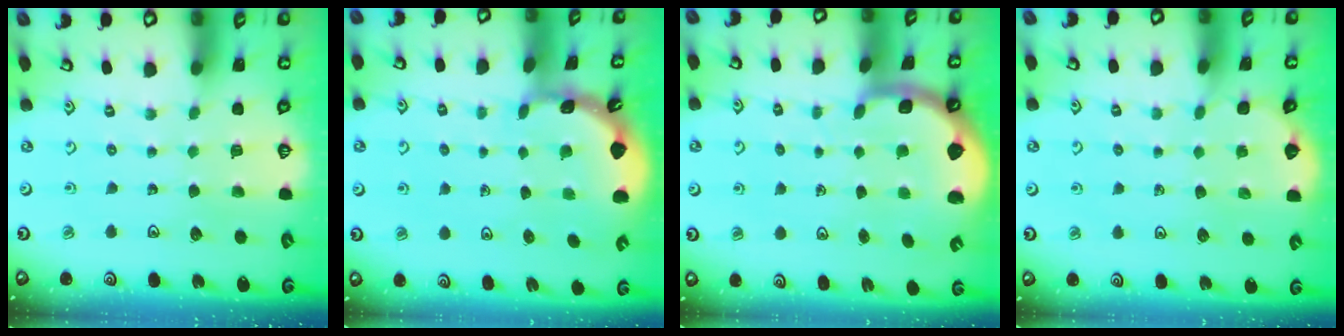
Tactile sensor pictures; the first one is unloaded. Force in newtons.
{"total": 1.8, "press": 1.8, "slide": 0.2}
{"total": 3.7, "press": 3.2, "slide": 1.8}
{"total": 2.1, "press": 2.1, "slide": 0.2}